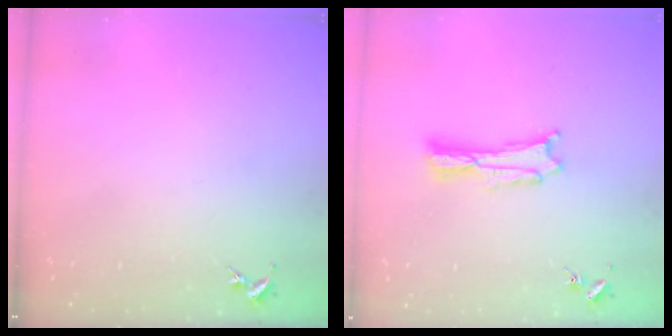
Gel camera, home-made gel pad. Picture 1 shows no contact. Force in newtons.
{"total": 1.2, "press": 1.2, "slide": 0.2}